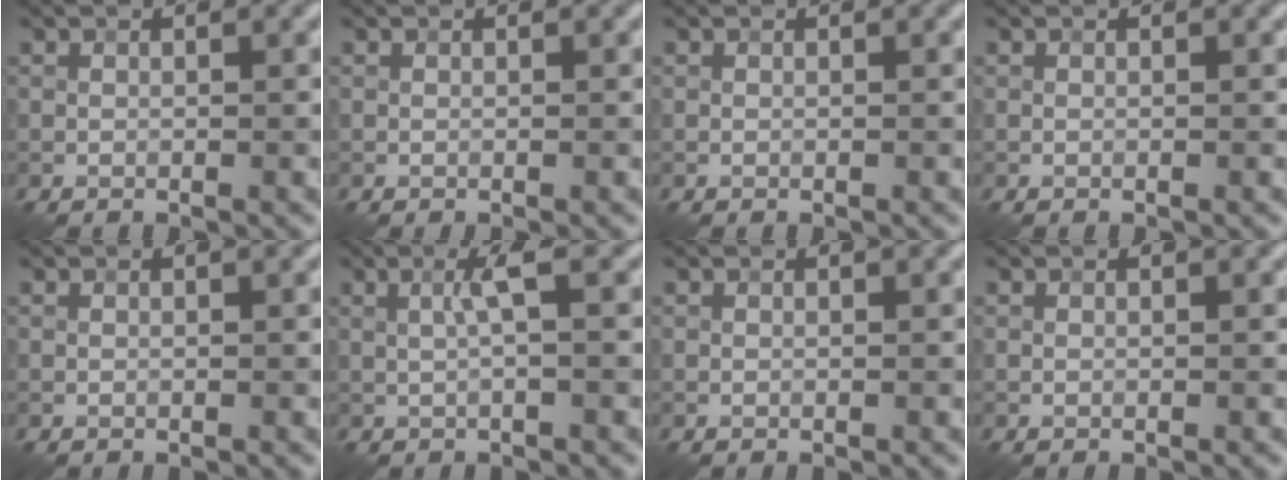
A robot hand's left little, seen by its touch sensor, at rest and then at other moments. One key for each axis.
{"total": 0.0}
{"total": 0.0}
{"total": 0.0}
{"total": 0.0}
{"total": 1.9, "fx": 0.4, "fy": 0.1, "fz": 1.9, "tx": -0.037, "ty": 0.007, "tz": 0.003}
{"total": 0.0}
{"total": 0.0}